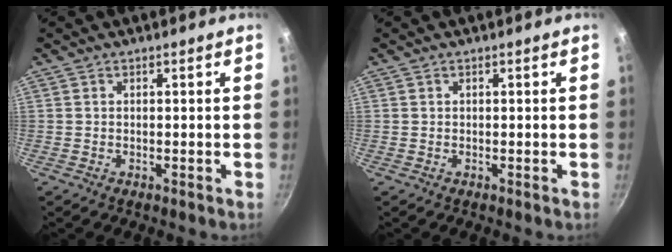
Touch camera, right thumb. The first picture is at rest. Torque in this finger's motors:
{"motor_torque": [-0.02, -0.02, 0.13, 0.04, 0.00]}